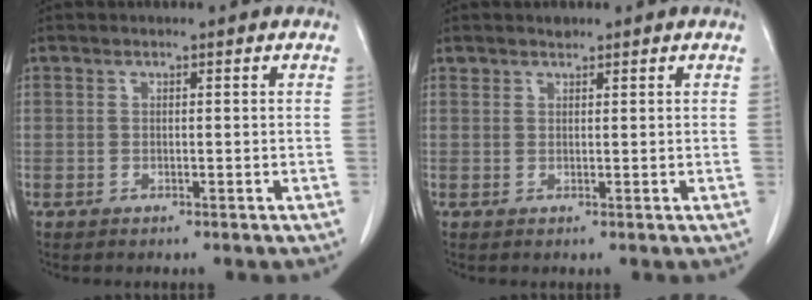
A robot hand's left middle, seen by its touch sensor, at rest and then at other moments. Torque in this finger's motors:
{"motor_torque": [0.25, -0.21, -0.04, 0.01]}